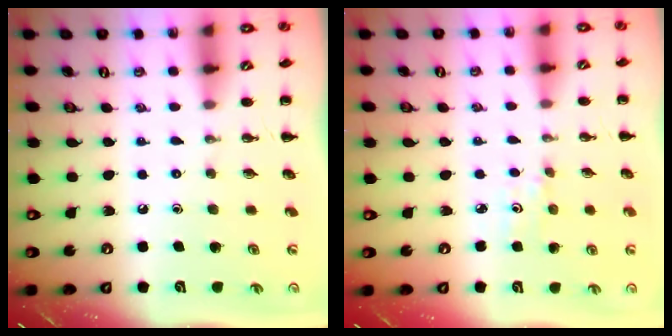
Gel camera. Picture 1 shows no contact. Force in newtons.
{"total": 2.8, "press": 2.6, "slide": 0.9}